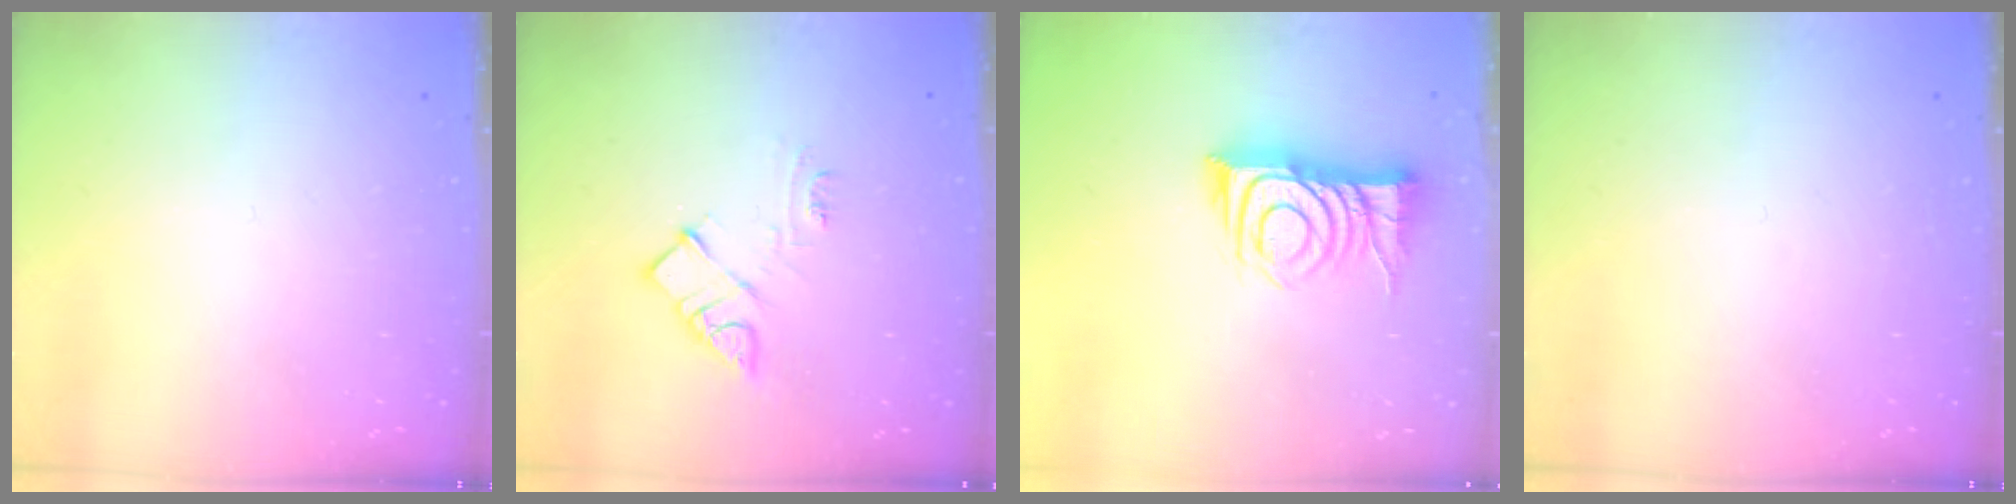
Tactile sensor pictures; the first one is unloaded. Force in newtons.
{"total": 9.3, "press": 9.3, "slide": 0.5}
{"total": 11.9, "press": 11.9, "slide": 0.6}
{"total": 0.0}